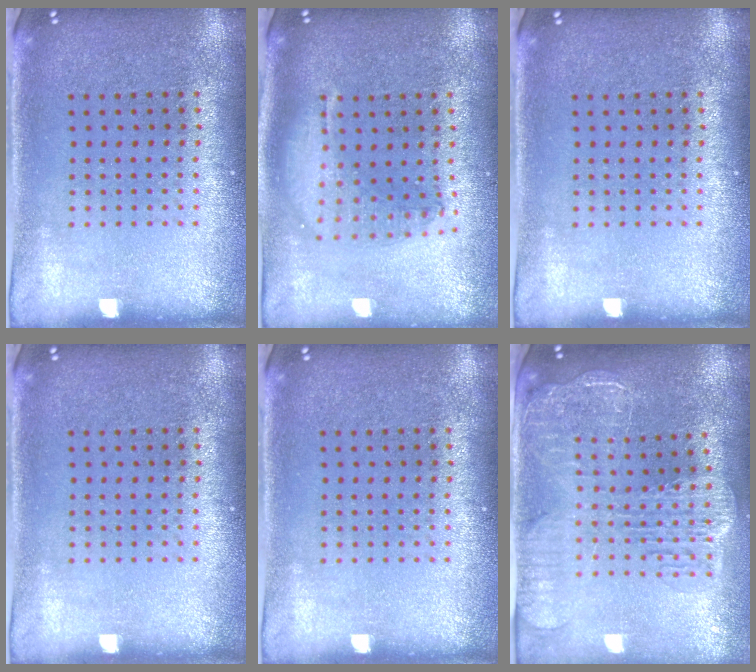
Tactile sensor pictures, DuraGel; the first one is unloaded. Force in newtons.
{"total": 1.8, "press": 1.5, "slide": 0.9}
{"total": 0.0}
{"total": 0.0}
{"total": 0.0}
{"total": 2.8, "press": 2.4, "slide": 1.6}